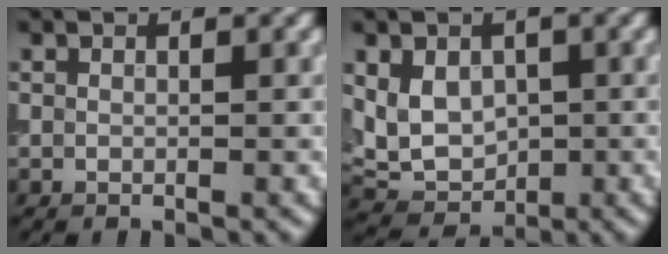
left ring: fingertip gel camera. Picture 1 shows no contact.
{"total": 4.3, "force": [0.4, 3.3, 2.7], "torque": [-0.050, -0.008, 0.009]}